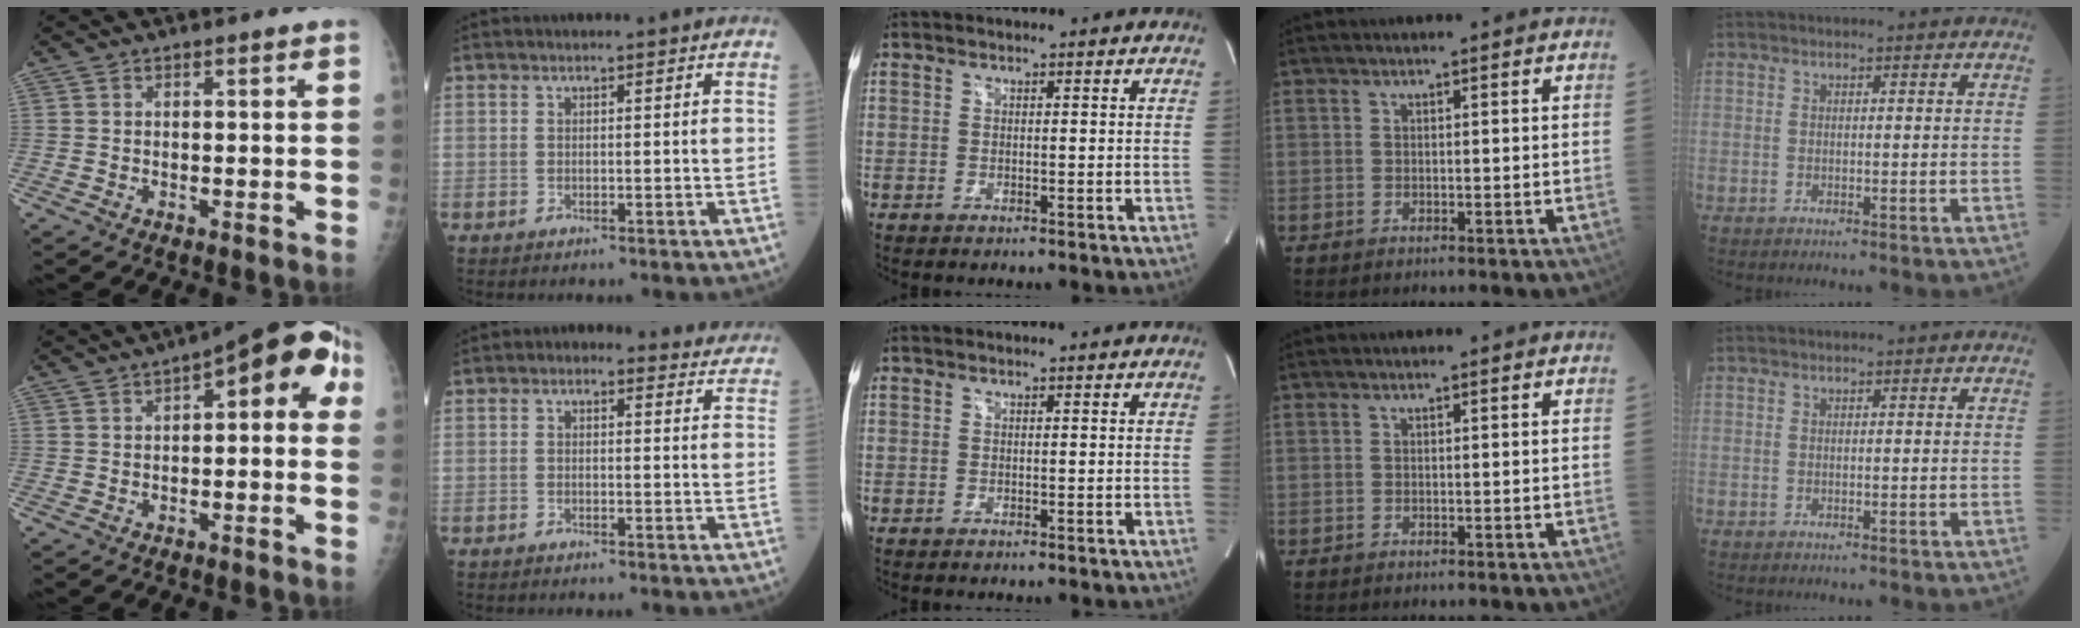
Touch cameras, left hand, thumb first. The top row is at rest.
{"thumb": {"total": 11.5, "force": [2.5, 5.0, 10.0], "torque": [-0.096, 0.032, 0.019]}, "index": {"total": 5.1, "force": [3.9, 2.8, 1.6], "torque": [-0.003, 0.016, 0.027]}}